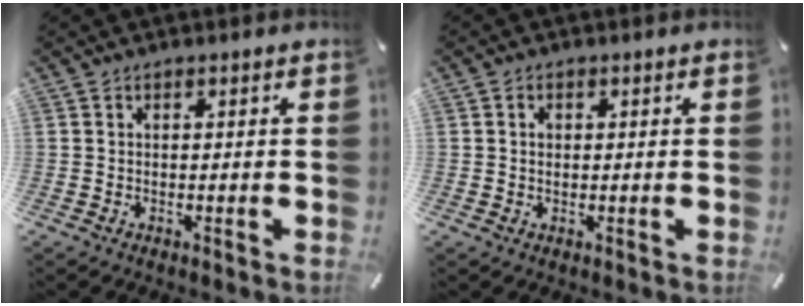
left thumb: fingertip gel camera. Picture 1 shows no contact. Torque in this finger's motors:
{"motor_torque": [-0.09, -0.47, 0.04, 0.07, -0.03]}